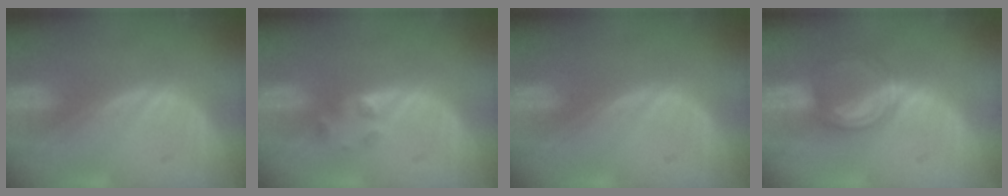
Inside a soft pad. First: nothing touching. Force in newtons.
{"total": 1.9, "press": 1.7, "slide": 0.8}
{"total": 0.0}
{"total": 5.1, "press": 5.1, "slide": 0.3}